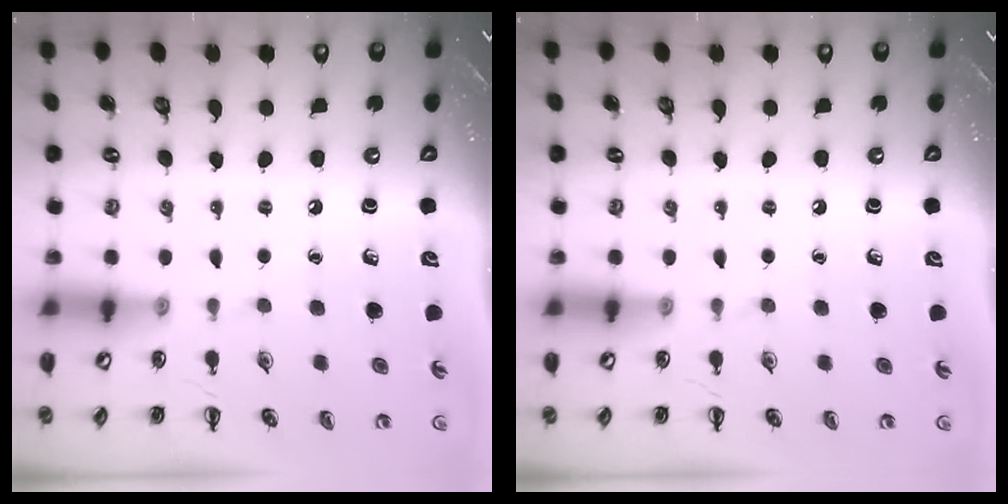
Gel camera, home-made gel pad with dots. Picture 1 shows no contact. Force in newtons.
{"total": 0.0}